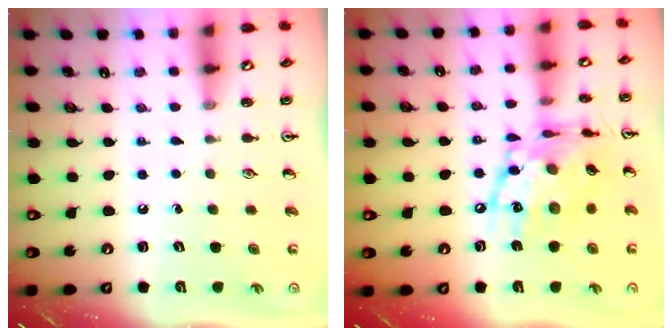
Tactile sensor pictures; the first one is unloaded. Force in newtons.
{"total": 16.4, "press": 16.3, "slide": 1.5}